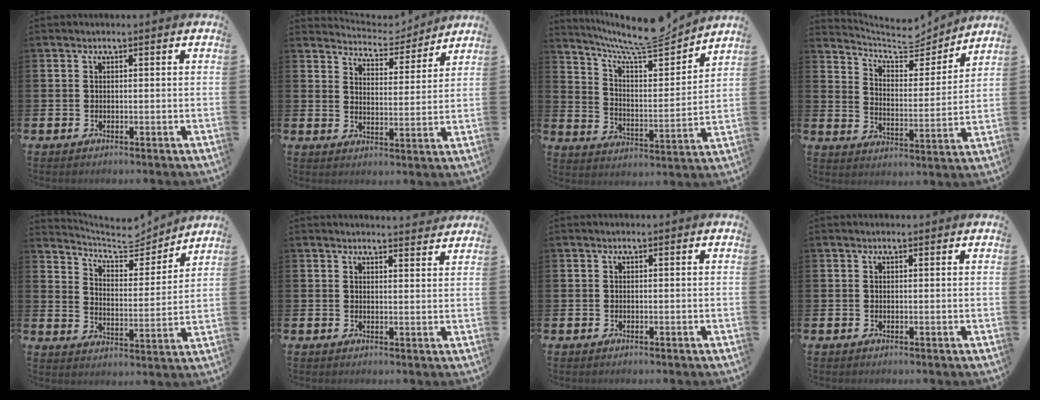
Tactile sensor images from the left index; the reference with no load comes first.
{"total": 4.8, "force": [4.7, 0.9, 0.1], "torque": [-0.021, -0.039, 0.080]}
{"total": 9.9, "force": [8.9, 1.6, 4.1], "torque": [-0.102, -0.064, 0.153]}
{"total": 7.4, "force": [6.9, 2.1, 1.9], "torque": [-0.060, -0.057, 0.115]}
{"total": 7.3, "force": [6.8, 2.1, 2.0], "torque": [-0.060, -0.054, 0.113]}
{"total": 2.7, "force": [2.7, 0.0, -0.1], "torque": [0.005, -0.022, 0.048]}
{"total": 0.0}
{"total": 0.0}